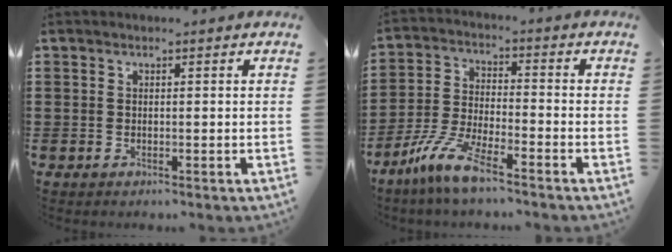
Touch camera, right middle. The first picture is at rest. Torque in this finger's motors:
{"motor_torque": [2.14, 0.00, 0.56, 0.21]}